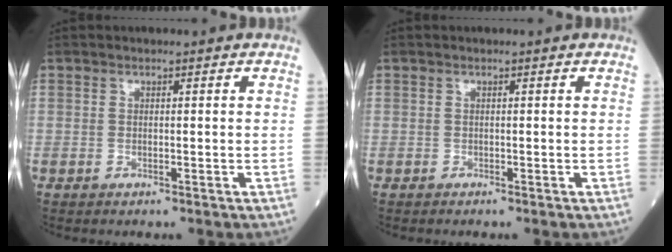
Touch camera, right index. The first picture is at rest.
{"total": 0.0}